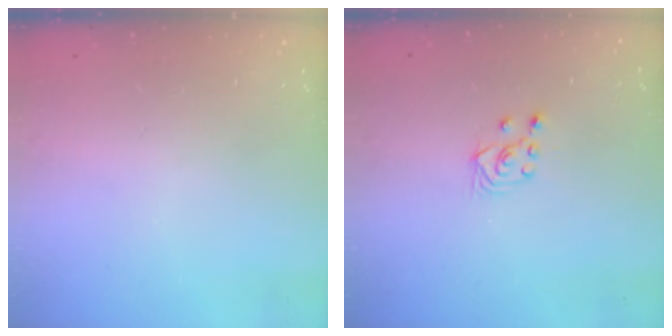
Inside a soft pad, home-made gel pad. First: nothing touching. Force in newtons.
{"total": 2.6, "press": 2.5, "slide": 1.0}